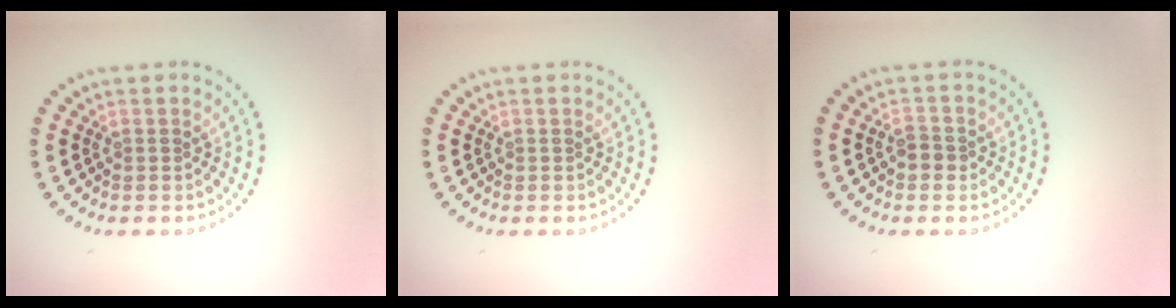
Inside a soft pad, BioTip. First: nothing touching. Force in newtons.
{"total": 0.0}
{"total": 1.5, "press": 1.5, "slide": 0.3}